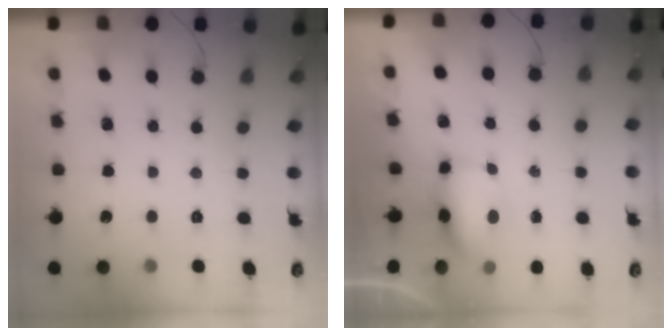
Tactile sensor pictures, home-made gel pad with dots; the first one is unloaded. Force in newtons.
{"total": 7.4, "press": 7.0, "slide": 2.3}